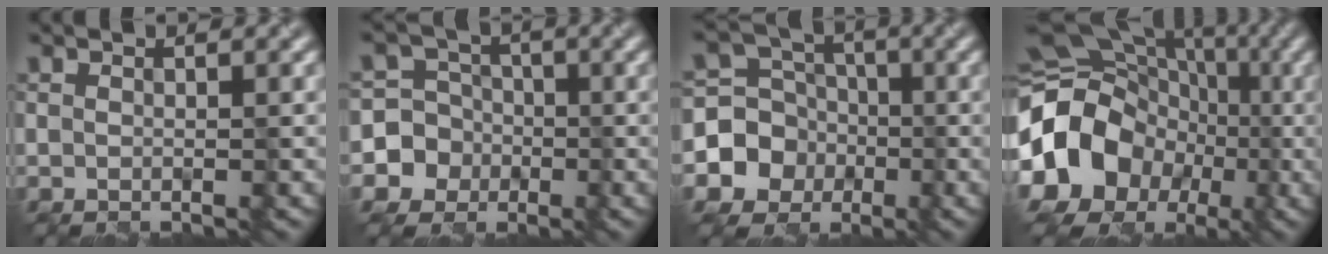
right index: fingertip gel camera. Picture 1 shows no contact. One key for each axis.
{"total": 7.5, "fx": -1.9, "fy": 7.2, "fz": 0.6, "tx": -0.007, "ty": 0.015, "tz": -0.061}
{"total": 6.2, "fx": -1.6, "fy": 5.8, "fz": 1.5, "tx": -0.014, "ty": -0.004, "tz": -0.059}
{"total": 16.8, "fx": -2.3, "fy": 14.9, "fz": 7.4, "tx": -0.165, "ty": -0.008, "tz": -0.068}